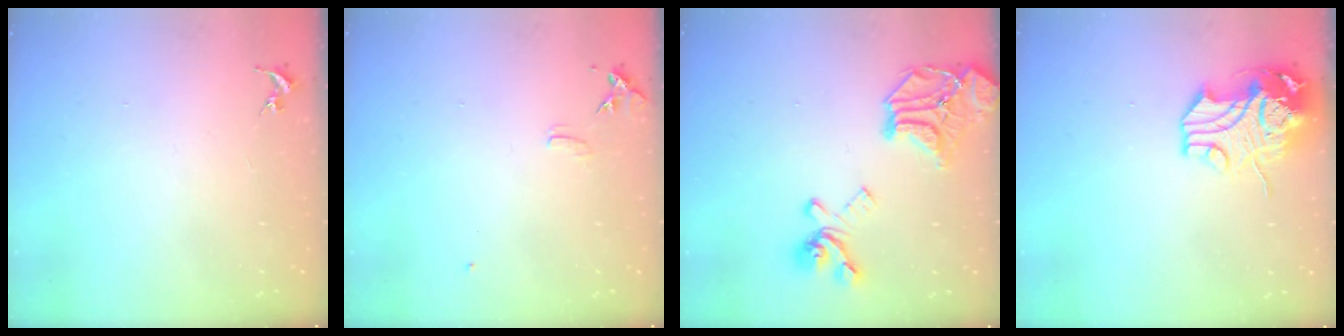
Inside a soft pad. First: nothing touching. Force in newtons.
{"total": 6.3, "press": 6.2, "slide": 0.7}
{"total": 20.3, "press": 20.2, "slide": 2.2}
{"total": 12.6, "press": 12.5, "slide": 2.1}